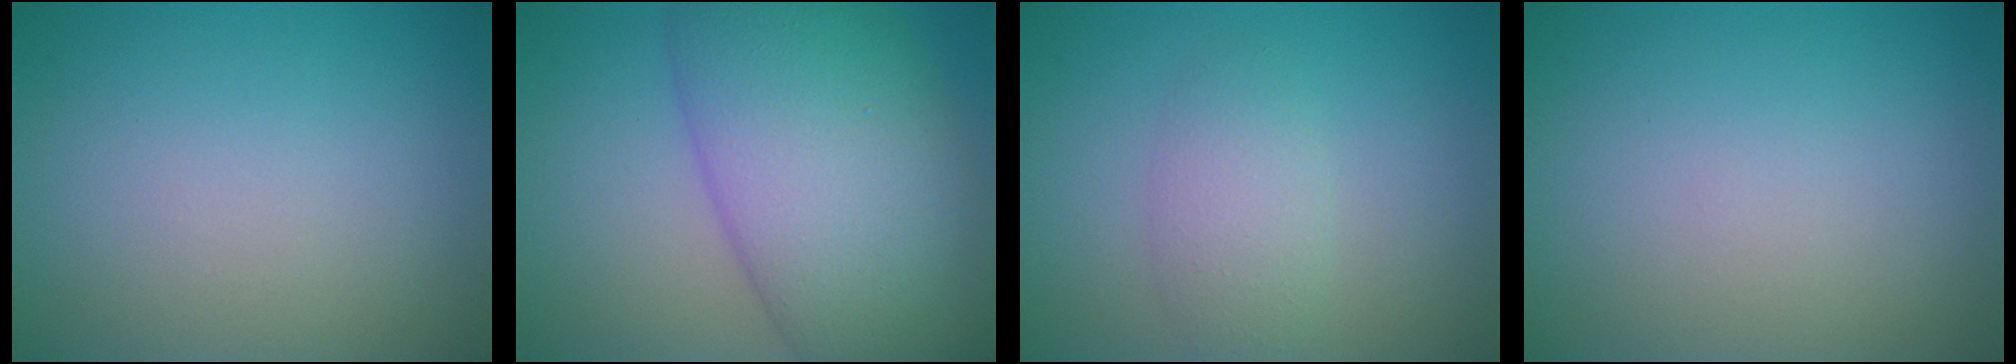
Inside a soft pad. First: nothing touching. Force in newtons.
{"total": 12.5, "press": 12.5, "slide": 0.3}
{"total": 2.7, "press": 2.7, "slide": 0.1}
{"total": 0.0}